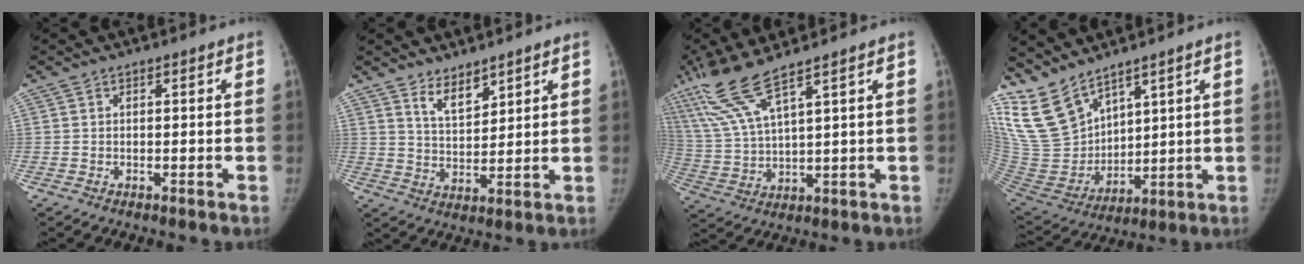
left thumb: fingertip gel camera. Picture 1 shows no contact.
{"total": 5.5, "force": [4.2, 2.3, 2.7], "torque": [-0.029, -0.040, 0.082]}
{"total": 12.1, "force": [8.1, 1.4, 8.8], "torque": [-0.211, -0.031, 0.175]}
{"total": 14.9, "force": [11.6, 6.7, 6.4], "torque": [-0.105, -0.063, 0.257]}